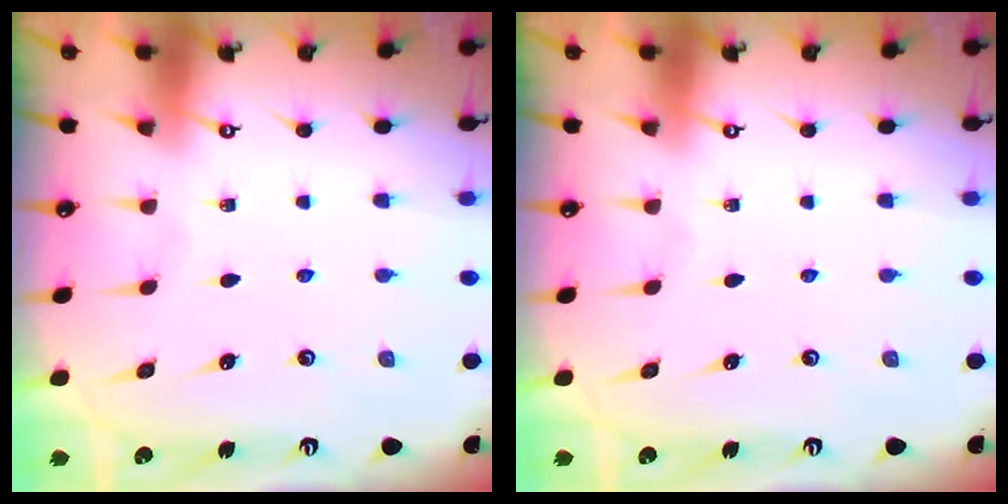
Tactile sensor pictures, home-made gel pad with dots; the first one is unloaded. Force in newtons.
{"total": 0.0}